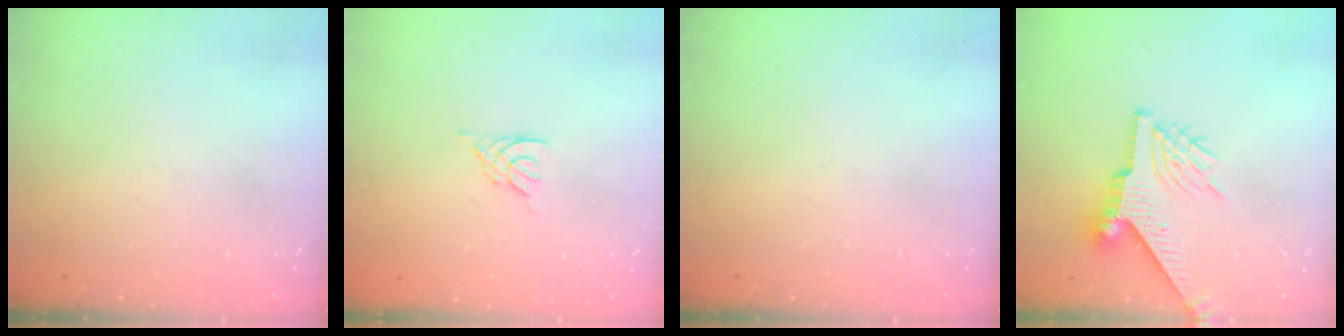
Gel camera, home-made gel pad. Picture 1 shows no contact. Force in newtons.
{"total": 2.3, "press": 2.3, "slide": 0.5}
{"total": 0.0}
{"total": 9.2, "press": 9.1, "slide": 1.1}